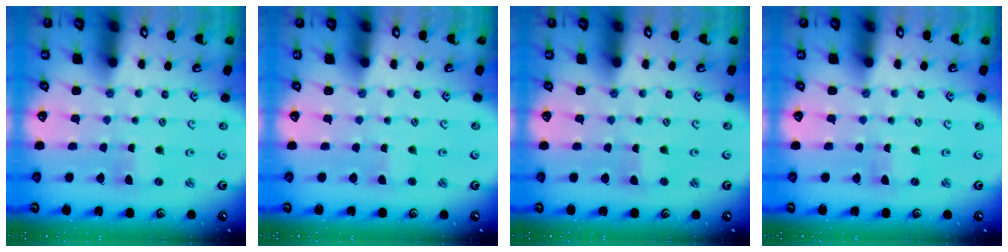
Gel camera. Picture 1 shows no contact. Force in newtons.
{"total": 1.6, "press": 1.6, "slide": 0.3}
{"total": 1.4, "press": 1.3, "slide": 0.2}
{"total": 0.0}